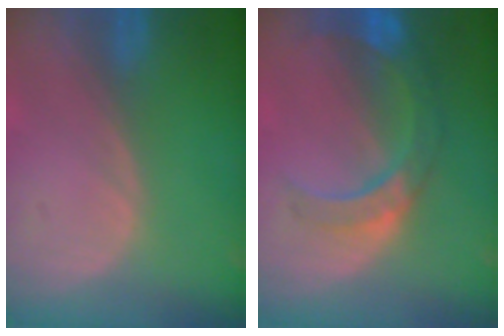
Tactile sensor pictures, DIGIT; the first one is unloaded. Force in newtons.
{"total": 8.9, "press": 7.8, "slide": 4.2}